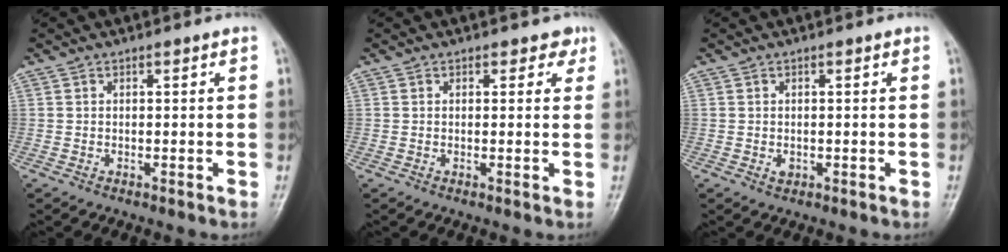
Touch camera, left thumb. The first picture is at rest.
{"total": 2.0, "force": [1.3, 1.4, 0.5], "torque": [0.019, -0.003, 0.008]}
{"total": 1.1, "force": [-0.1, 0.9, 0.6], "torque": [-0.006, 0.000, 0.001]}